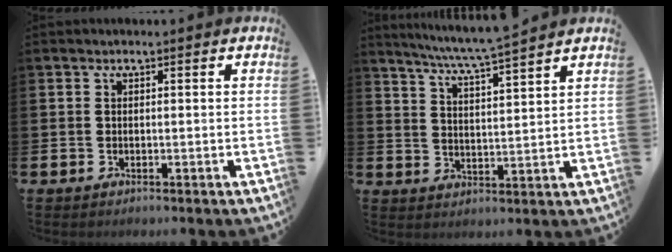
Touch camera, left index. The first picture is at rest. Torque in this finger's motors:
{"motor_torque": [0.16, -0.35, 0.37, 0.10]}